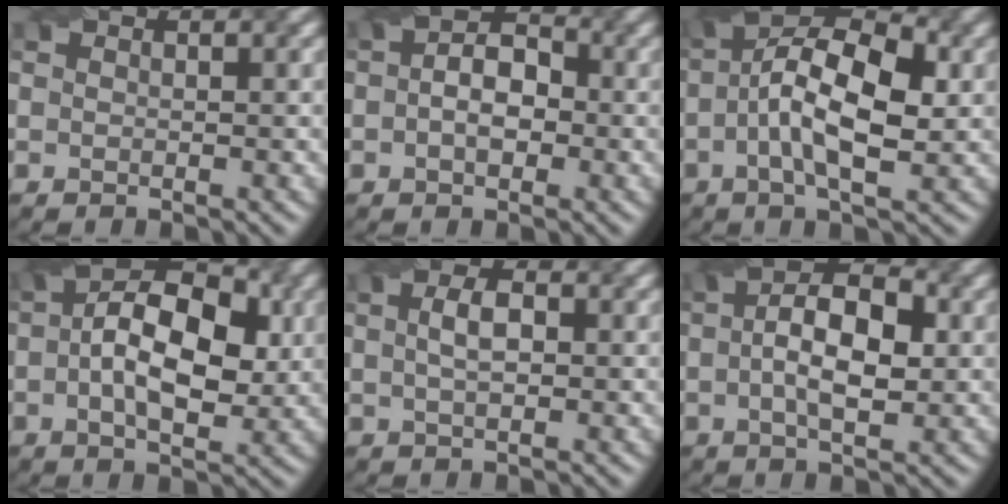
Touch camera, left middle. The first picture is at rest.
{"total": 3.7, "force": [-0.8, 2.6, 2.6], "torque": [-0.021, 0.012, -0.009]}
{"total": 9.3, "force": [-0.4, 4.3, 8.2], "torque": [-0.142, 0.015, 0.003]}
{"total": 8.8, "force": [0.1, 4.9, 7.3], "torque": [-0.103, 0.017, 0.007]}
{"total": 1.6, "force": [-0.3, 0.8, 1.3], "torque": [-0.024, 0.006, 0.009]}
{"total": 6.0, "force": [-0.3, 3.0, 5.2], "torque": [-0.075, 0.016, 0.002]}